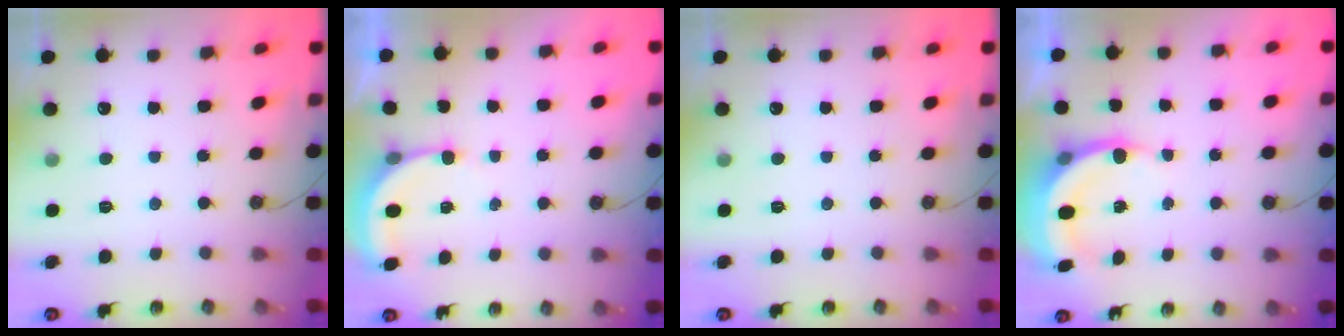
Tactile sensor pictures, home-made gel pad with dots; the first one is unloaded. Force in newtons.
{"total": 3.7, "press": 3.7, "slide": 0.2}
{"total": 0.0}
{"total": 5.9, "press": 5.8, "slide": 1.2}